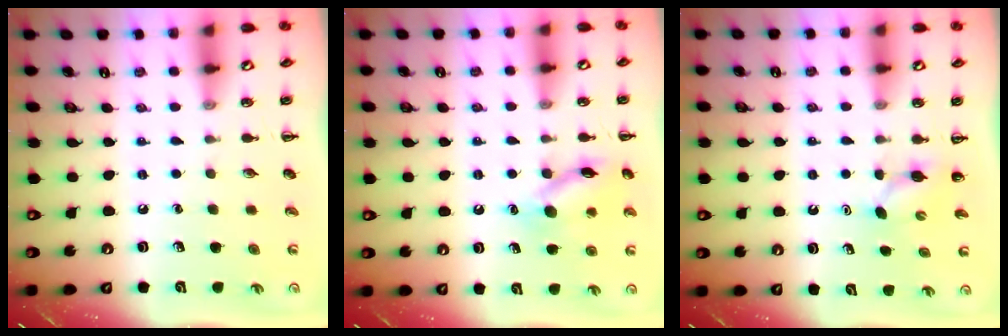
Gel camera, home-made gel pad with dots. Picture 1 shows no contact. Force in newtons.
{"total": 12.5, "press": 12.5, "slide": 0.7}
{"total": 3.6, "press": 3.4, "slide": 1.1}